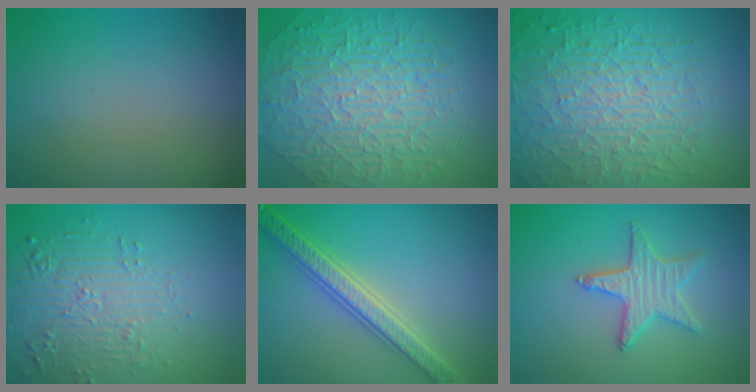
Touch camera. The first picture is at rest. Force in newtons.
{"total": 10.2, "press": 6.6, "slide": 7.7}
{"total": 10.1, "press": 6.7, "slide": 7.5}
{"total": 5.4, "press": 3.8, "slide": 3.8}
{"total": 5.4, "press": 5.3, "slide": 1.0}
{"total": 3.2, "press": 3.2, "slide": 0.5}